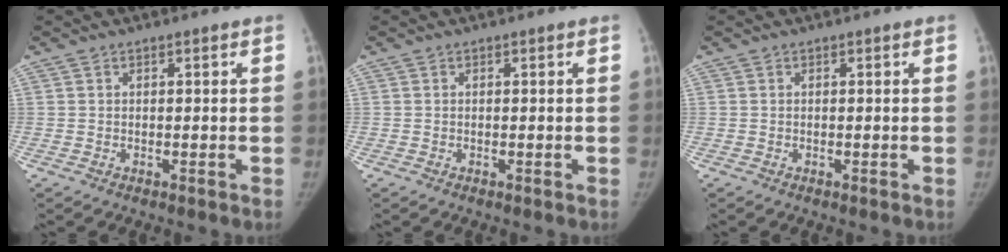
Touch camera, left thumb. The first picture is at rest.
{"total": 0.0}
{"total": 0.0}